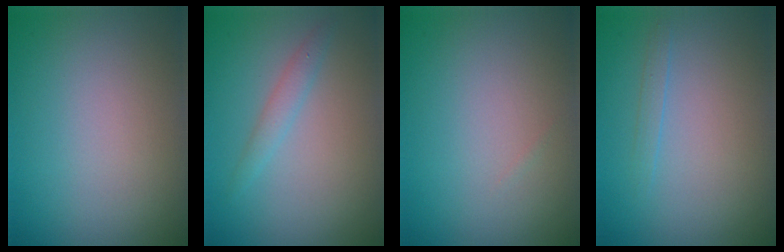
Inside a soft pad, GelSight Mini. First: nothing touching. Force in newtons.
{"total": 1.5, "press": 1.4, "slide": 0.1}
{"total": 0.0}
{"total": 0.7, "press": 0.7, "slide": 0.1}